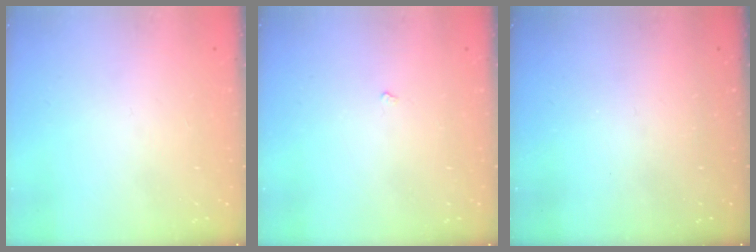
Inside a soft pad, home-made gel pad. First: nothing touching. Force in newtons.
{"total": 2.2, "press": 2.1, "slide": 0.4}
{"total": 0.0}